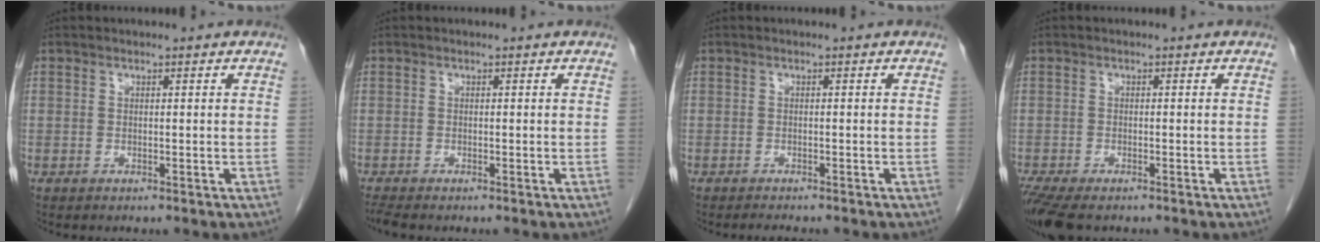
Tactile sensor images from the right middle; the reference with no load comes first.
{"total": 1.3, "force": [-1.2, -0.1, 0.5], "torque": [-0.018, -0.006, -0.025]}
{"total": 2.2, "force": [-2.0, 0.2, 0.9], "torque": [-0.016, -0.004, -0.024]}
{"total": 6.4, "force": [-4.9, 2.1, 3.6], "torque": [-0.067, -0.015, -0.084]}